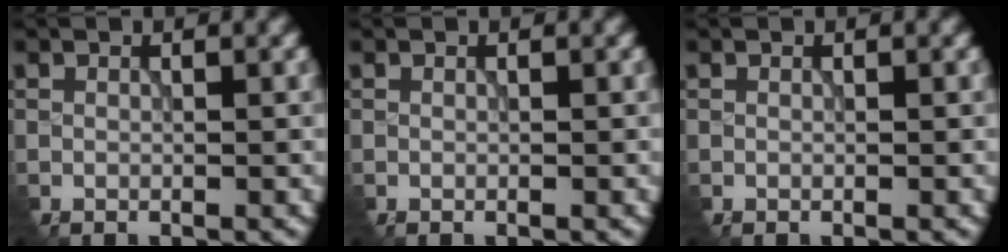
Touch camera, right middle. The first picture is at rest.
{"total": 0.0}
{"total": 0.0}